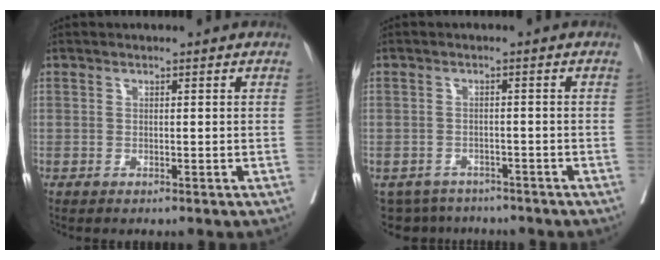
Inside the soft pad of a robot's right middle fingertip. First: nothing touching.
{"total": 6.2, "force": [-5.6, 2.7, 0.4], "torque": [-0.003, 0.002, -0.078]}